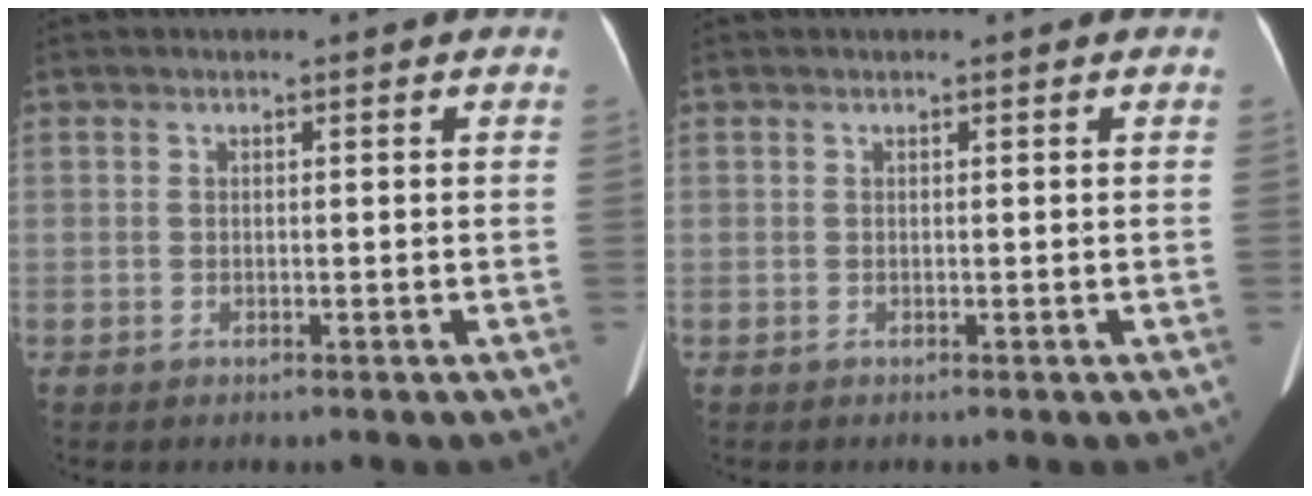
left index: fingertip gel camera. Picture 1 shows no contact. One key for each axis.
{"total": 0.0}